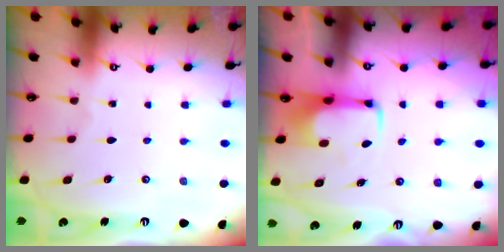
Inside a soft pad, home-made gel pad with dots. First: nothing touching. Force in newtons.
{"total": 4.9, "press": 4.8, "slide": 1.2}